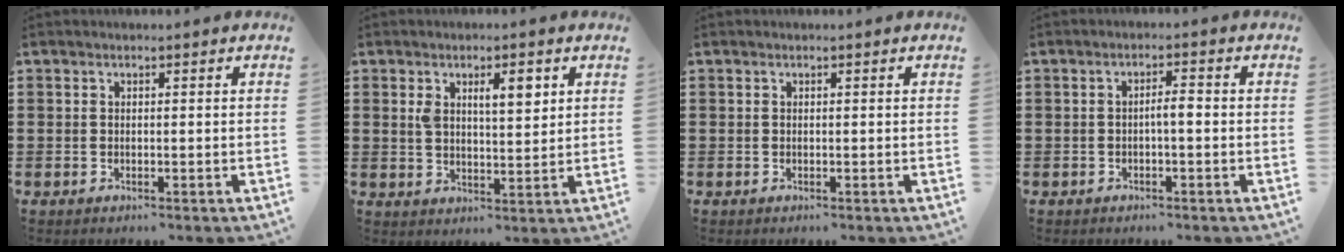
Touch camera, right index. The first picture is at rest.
{"total": 4.9, "force": [2.0, 1.9, 4.1], "torque": [-0.070, 0.000, 0.030]}
{"total": 0.0}
{"total": 2.1, "force": [-0.6, 0.2, 2.0], "torque": [-0.036, 0.002, -0.013]}